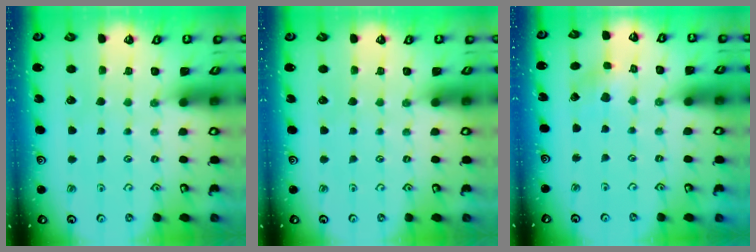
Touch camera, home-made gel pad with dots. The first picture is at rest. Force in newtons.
{"total": 0.0}
{"total": 2.0, "press": 2.0, "slide": 0.1}